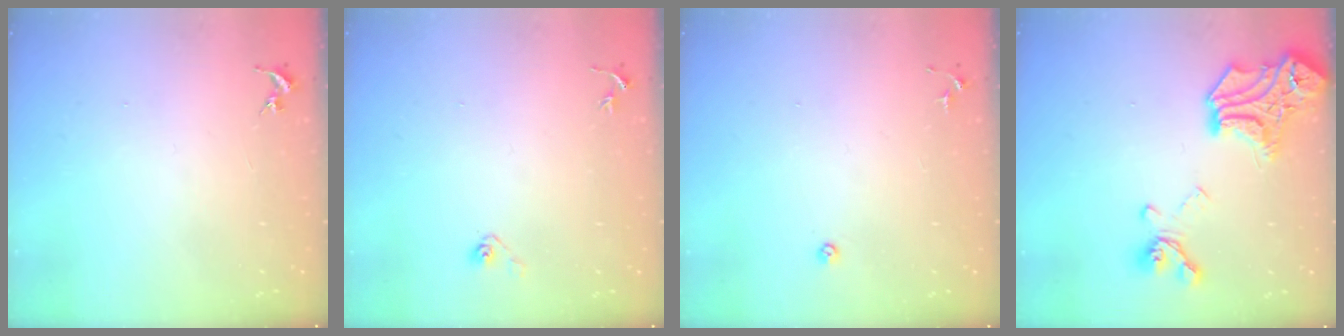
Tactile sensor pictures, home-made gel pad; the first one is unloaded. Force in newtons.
{"total": 3.5, "press": 3.2, "slide": 1.5}
{"total": 3.4, "press": 3.3, "slide": 0.7}
{"total": 19.9, "press": 19.9, "slide": 0.9}